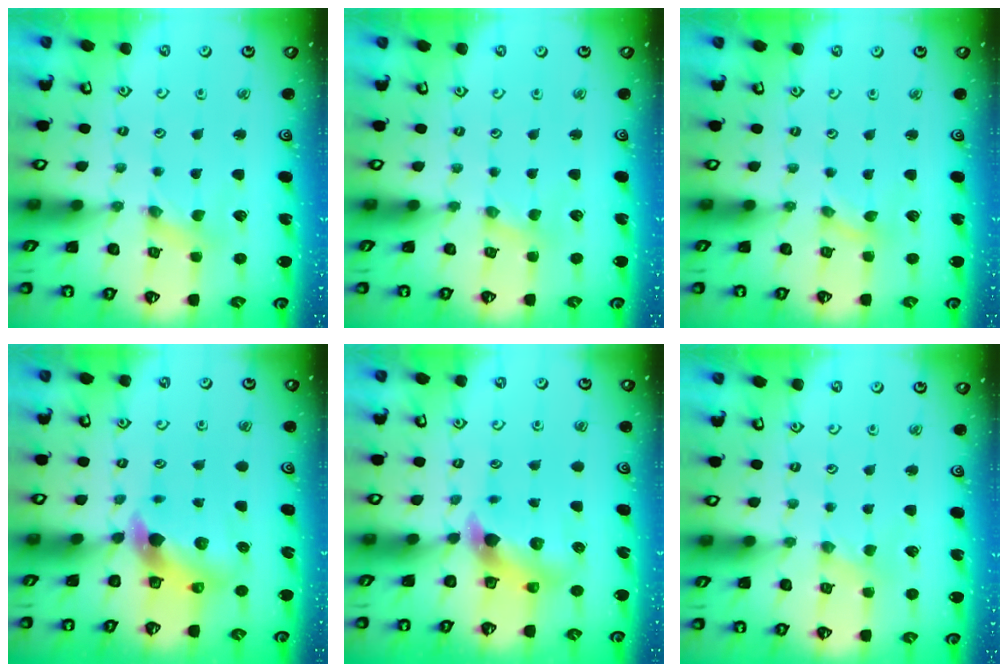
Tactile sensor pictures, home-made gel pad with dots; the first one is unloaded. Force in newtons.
{"total": 0.8, "press": 0.8, "slide": 0.1}
{"total": 0.0}
{"total": 6.0, "press": 5.9, "slide": 0.9}
{"total": 6.1, "press": 6.1, "slide": 0.7}
{"total": 0.0}